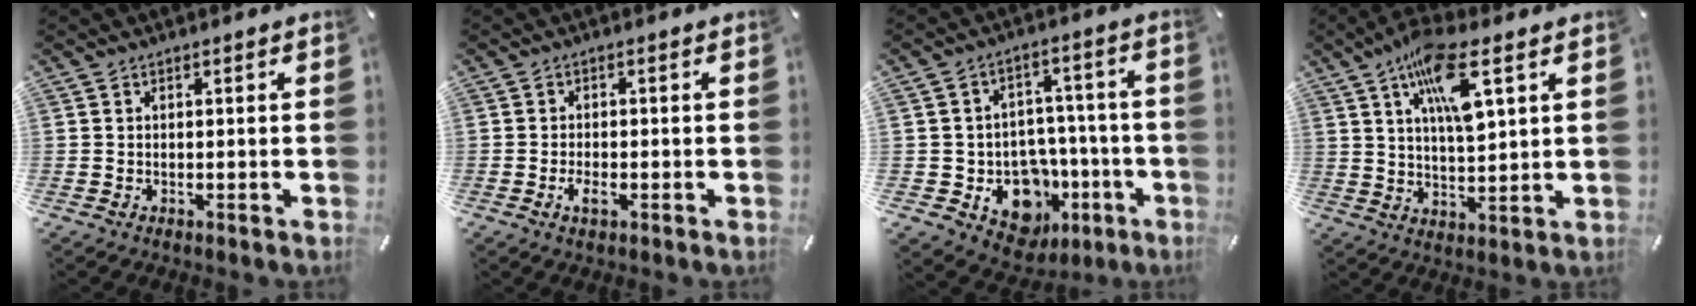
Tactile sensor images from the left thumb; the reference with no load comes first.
{"total": 2.7, "force": [-1.2, 1.3, 2.1], "torque": [-0.042, 0.001, -0.022]}
{"total": 13.8, "force": [-5.1, 11.2, 6.4], "torque": [-0.064, 0.028, -0.067]}
{"total": 11.6, "force": [5.6, 4.6, 9.0], "torque": [-0.150, -0.008, 0.095]}